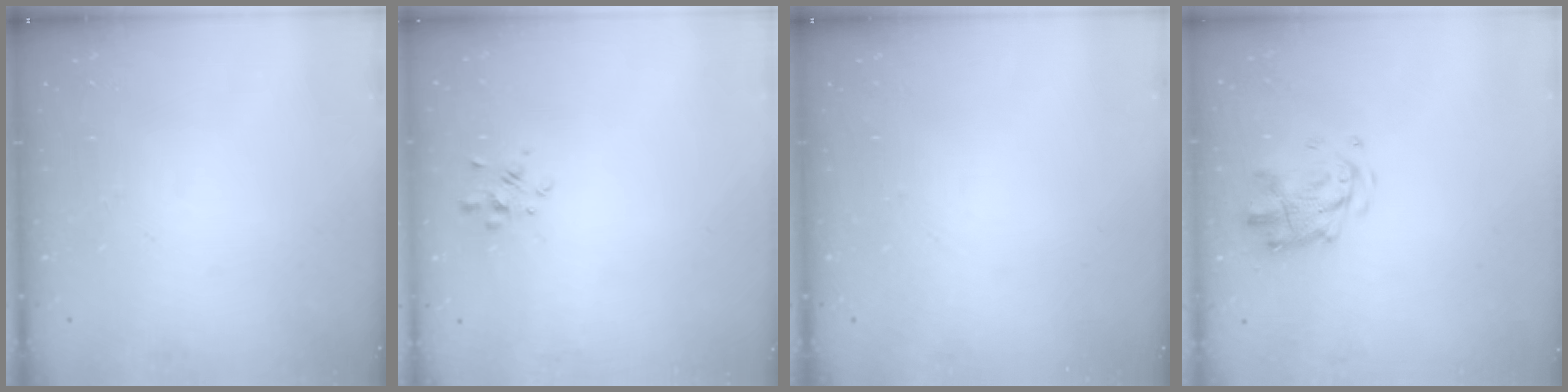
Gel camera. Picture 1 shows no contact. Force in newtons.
{"total": 2.2, "press": 2.0, "slide": 0.9}
{"total": 0.0}
{"total": 3.8, "press": 3.8, "slide": 0.5}